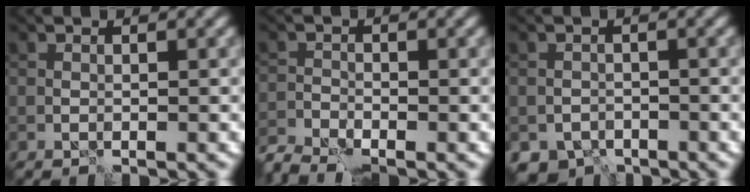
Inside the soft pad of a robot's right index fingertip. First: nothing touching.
{"total": 4.2, "force": [-3.8, 0.8, 1.7], "torque": [-0.036, -0.019, -0.081]}
{"total": 3.2, "force": [-2.5, 1.8, 0.8], "torque": [-0.004, -0.004, -0.044]}